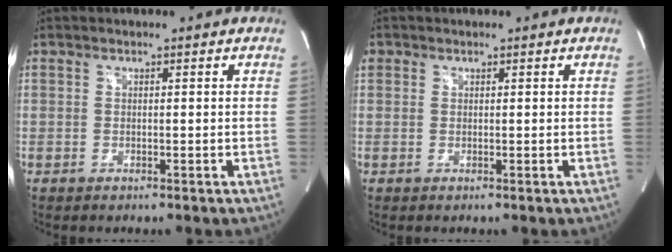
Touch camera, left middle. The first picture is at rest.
{"total": 1.3, "force": [0.6, 1.1, 0.3], "torque": [0.001, 0.011, 0.010]}